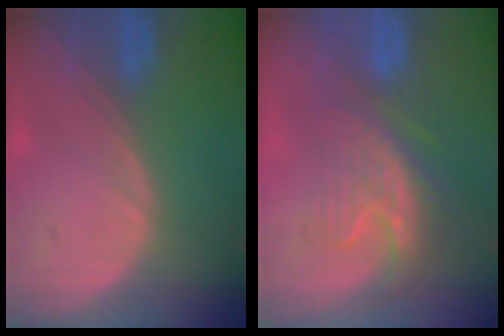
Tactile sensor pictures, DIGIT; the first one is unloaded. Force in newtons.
{"total": 8.5, "press": 7.5, "slide": 4.1}